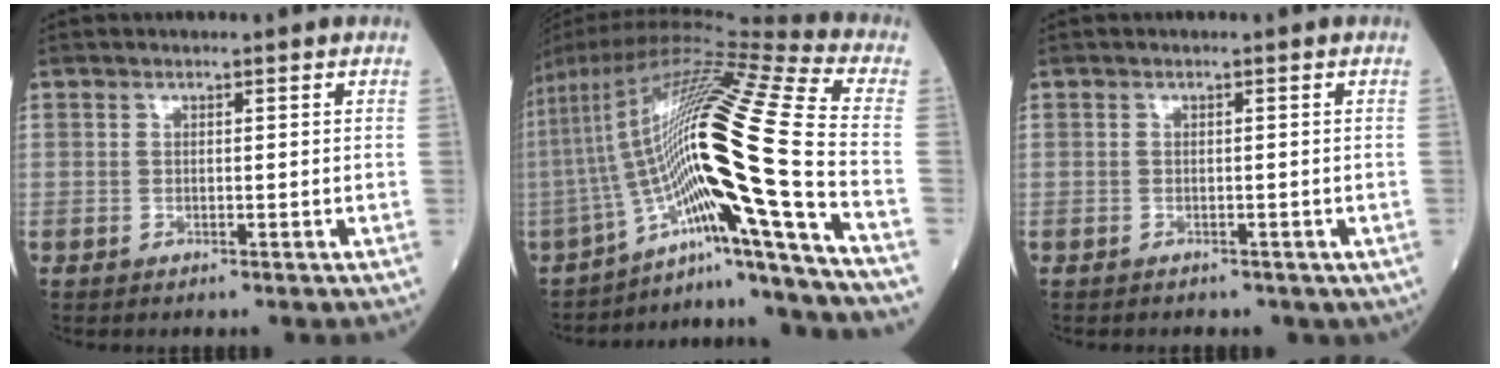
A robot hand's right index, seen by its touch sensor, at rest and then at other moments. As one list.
[{"total": 26.3, "force": [-9.8, -1.1, 24.4], "torque": [-0.448, 0.009, -0.171]}, {"total": 2.9, "force": [-2.1, 1.8, 1.0], "torque": [-0.013, 0.000, -0.018]}]